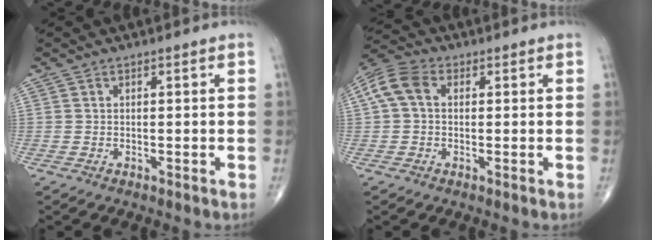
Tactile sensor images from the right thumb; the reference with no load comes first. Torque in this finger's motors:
{"motor_torque": [0.16, 0.19, 0.20, -0.08, 0.08]}